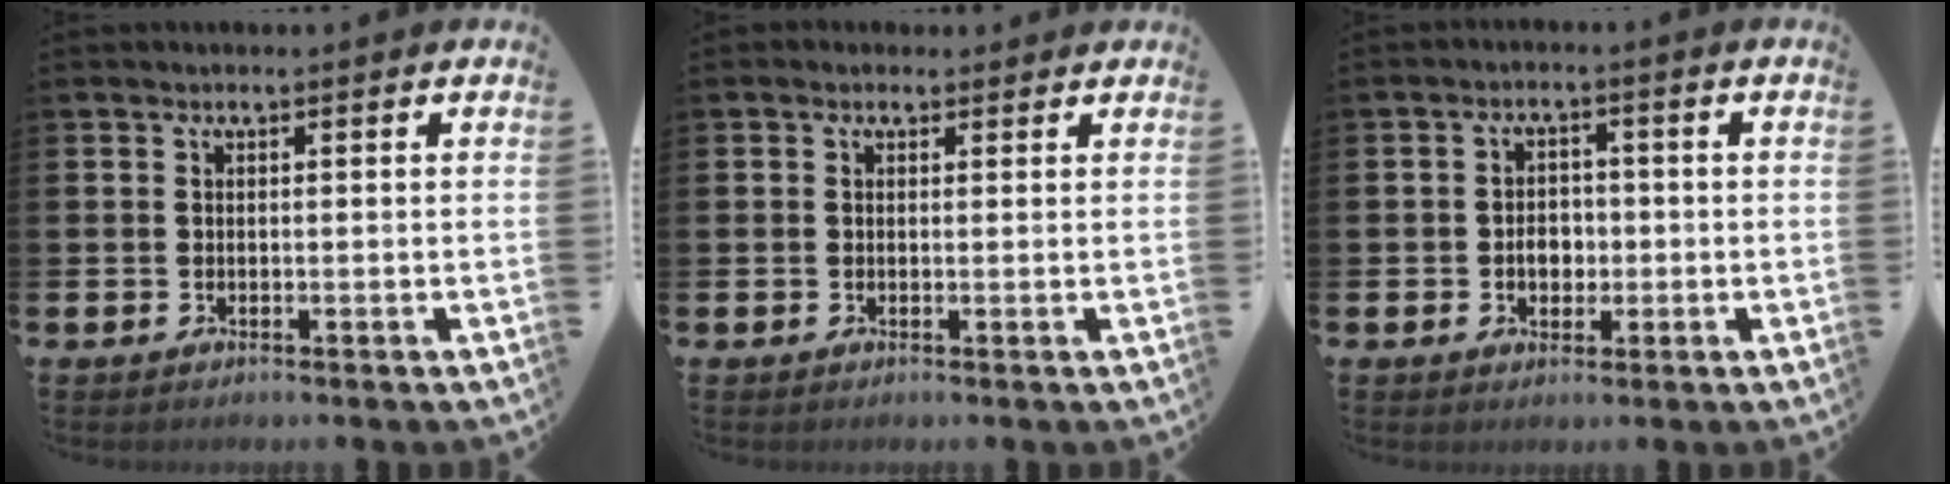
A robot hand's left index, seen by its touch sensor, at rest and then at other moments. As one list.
[{"total": 0.8, "force": [0.5, 0.6, 0.3], "torque": [0.003, 0.005, 0.006]}, {"total": 3.3, "force": [-0.5, 2.5, 2.1], "torque": [-0.026, 0.000, -0.017]}]